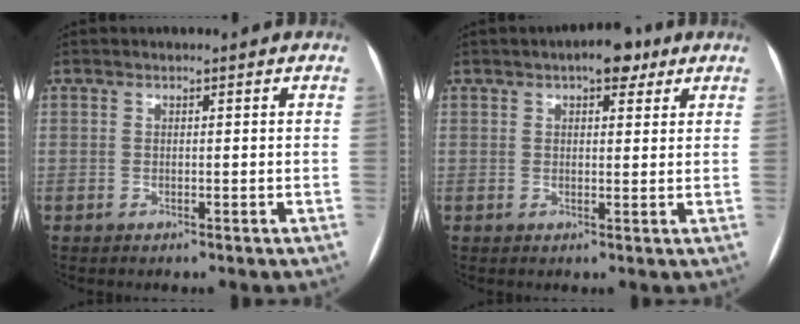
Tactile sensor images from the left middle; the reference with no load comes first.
{"total": 5.0, "force": [3.0, 2.1, 3.4], "torque": [-0.047, 0.017, 0.038]}